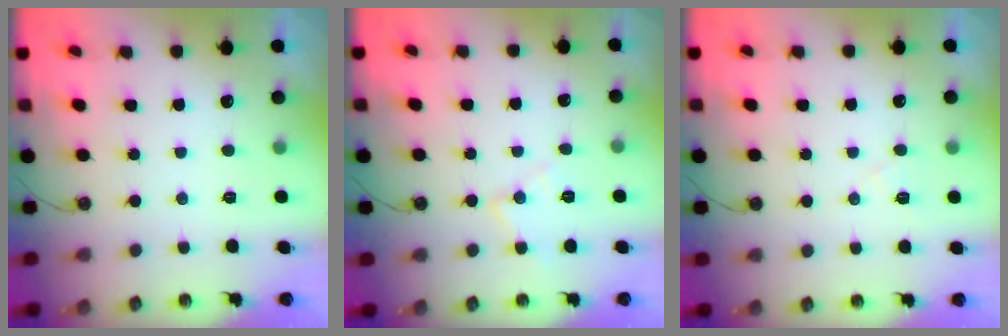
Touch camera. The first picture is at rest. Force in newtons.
{"total": 8.1, "press": 8.1, "slide": 0.7}
{"total": 8.8, "press": 8.8, "slide": 0.8}